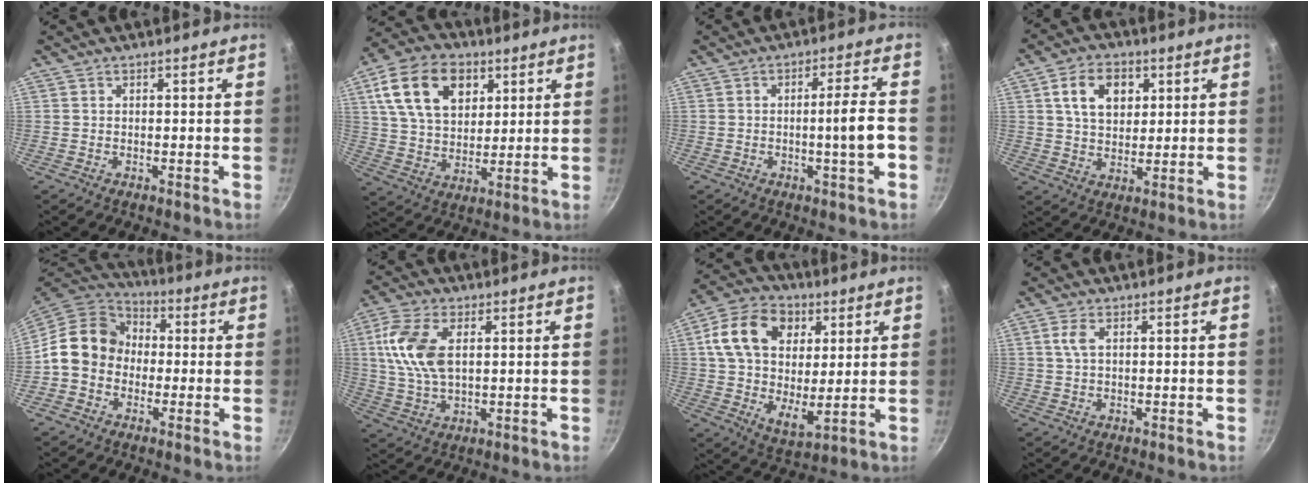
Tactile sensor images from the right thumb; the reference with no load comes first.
{"total": 16.9, "force": [6.6, 11.3, 10.7], "torque": [-0.168, -0.007, 0.113]}
{"total": 6.6, "force": [-1.7, 0.1, 6.3], "torque": [-0.097, 0.013, -0.023]}
{"total": 9.6, "force": [3.1, 6.6, 6.2], "torque": [-0.086, -0.003, 0.052]}
{"total": 12.4, "force": [-0.6, 10.6, 6.5], "torque": [-0.077, 0.034, -0.033]}
{"total": 11.5, "force": [2.6, 6.3, 9.3], "torque": [-0.184, 0.003, 0.048]}
{"total": 17.8, "force": [5.6, 12.1, 11.8], "torque": [-0.193, -0.013, 0.090]}
{"total": 2.7, "force": [0.8, 1.3, 2.3], "torque": [-0.049, 0.003, 0.017]}